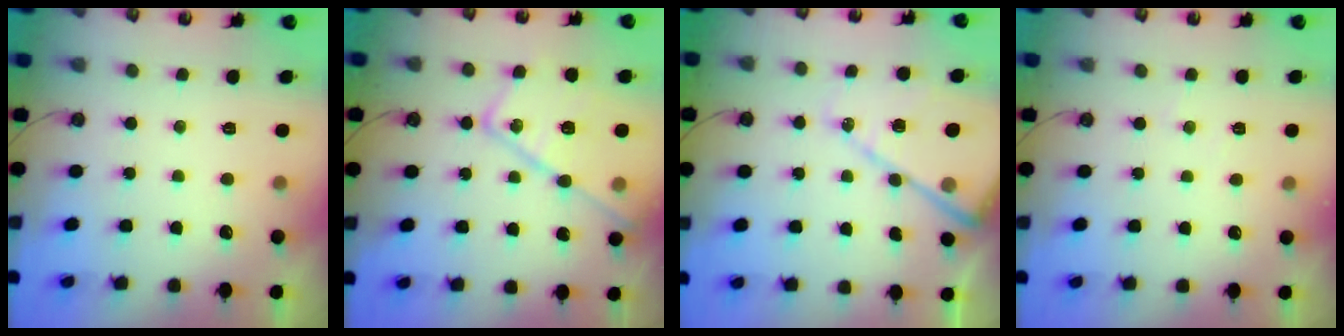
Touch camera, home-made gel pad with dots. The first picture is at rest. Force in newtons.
{"total": 19.6, "press": 19.5, "slide": 1.7}
{"total": 14.1, "press": 14.0, "slide": 1.3}
{"total": 2.1, "press": 2.1, "slide": 0.4}